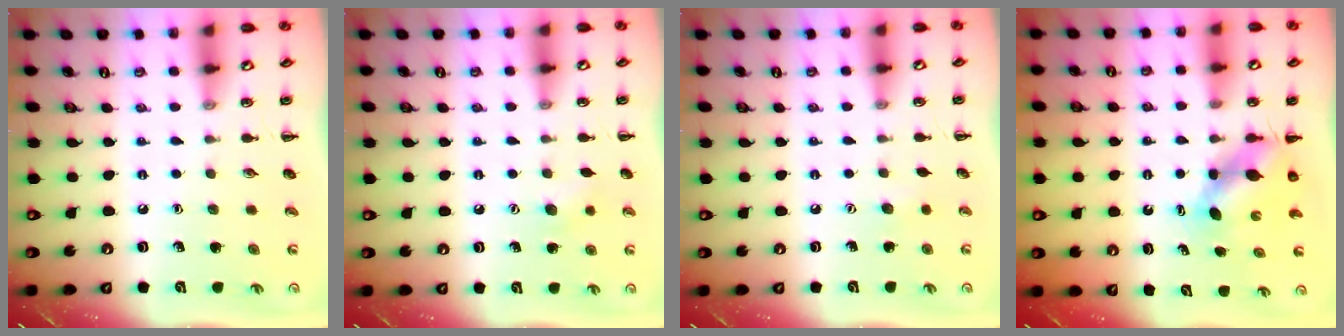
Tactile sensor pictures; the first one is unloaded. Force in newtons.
{"total": 7.0, "press": 6.9, "slide": 1.5}
{"total": 2.5, "press": 2.4, "slide": 0.6}
{"total": 6.0, "press": 6.0, "slide": 0.8}